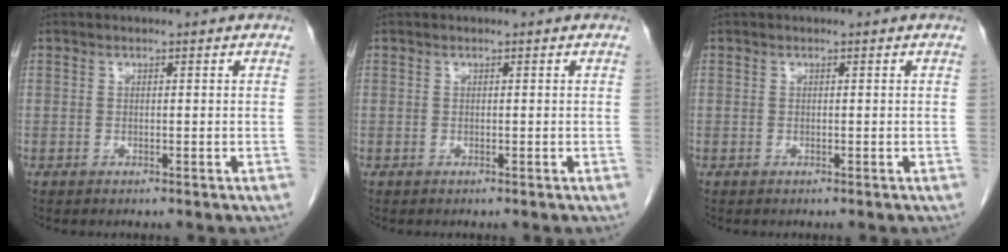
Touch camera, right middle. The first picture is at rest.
{"total": 0.0}
{"total": 0.0}